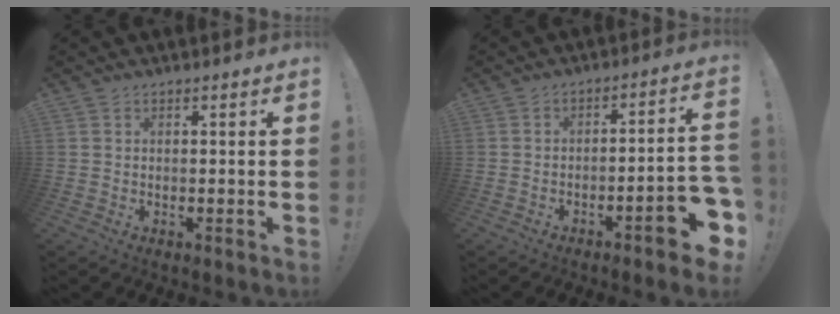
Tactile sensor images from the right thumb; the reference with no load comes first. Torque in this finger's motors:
{"motor_torque": [1.12, 1.48, 0.74, -1.08, 0.01]}